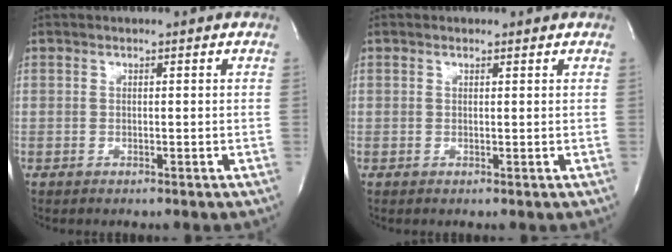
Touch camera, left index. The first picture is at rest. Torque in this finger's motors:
{"motor_torque": [0.86, -0.70, 0.11, 0.01]}